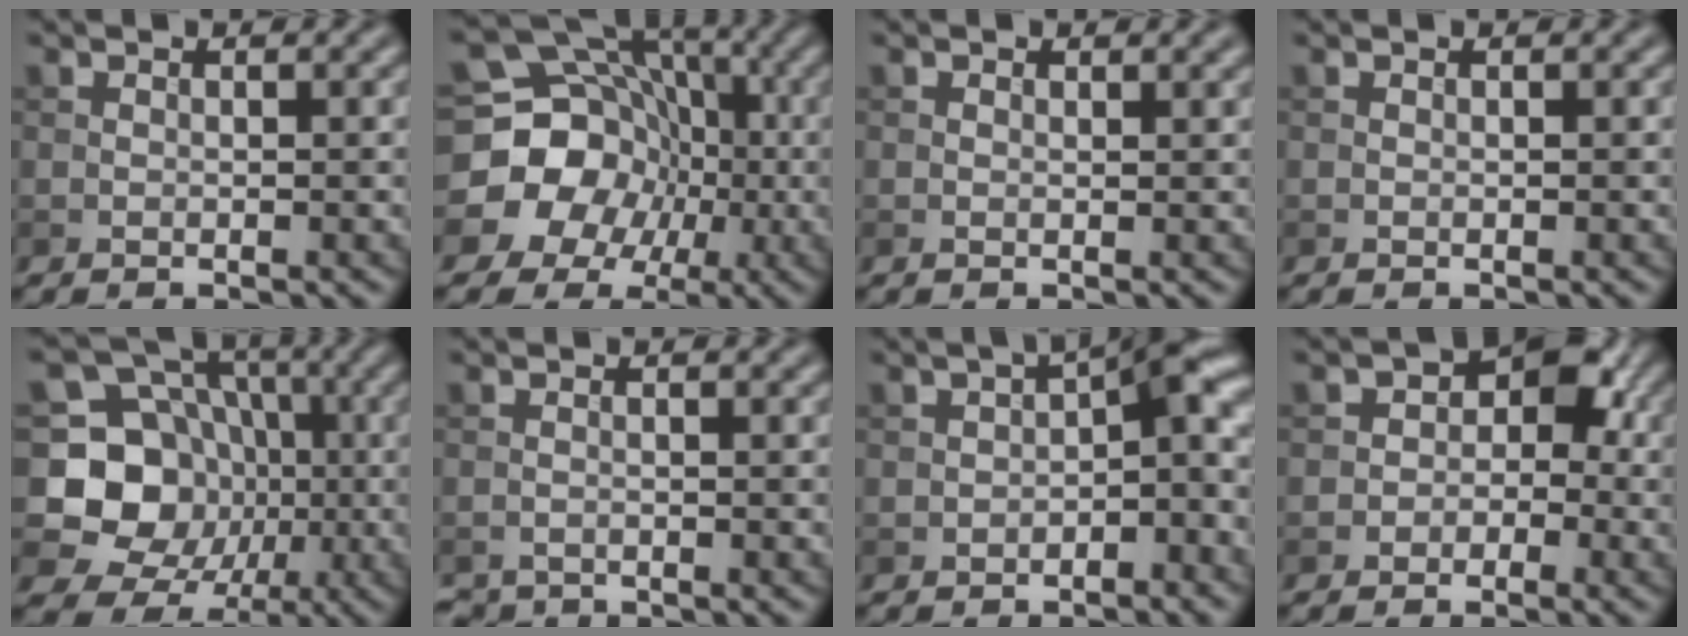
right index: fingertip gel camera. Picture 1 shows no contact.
{"total": 15.3, "force": [-2.0, 14.2, 5.3], "torque": [-0.126, 0.007, -0.058]}
{"total": 0.6, "force": [0.5, 0.2, 0.3], "torque": [-0.004, -0.001, 0.007]}
{"total": 0.0}
{"total": 11.1, "force": [-1.1, 10.0, 4.8], "torque": [-0.081, -0.003, -0.053]}
{"total": 1.0, "force": [-1.0, 0.1, 0.0], "torque": [0.001, -0.004, -0.019]}
{"total": 5.2, "force": [-0.7, 2.3, 4.6], "torque": [-0.044, 0.020, -0.022]}
{"total": 3.6, "force": [-0.4, 2.9, 2.1], "torque": [0.000, 0.010, -0.018]}